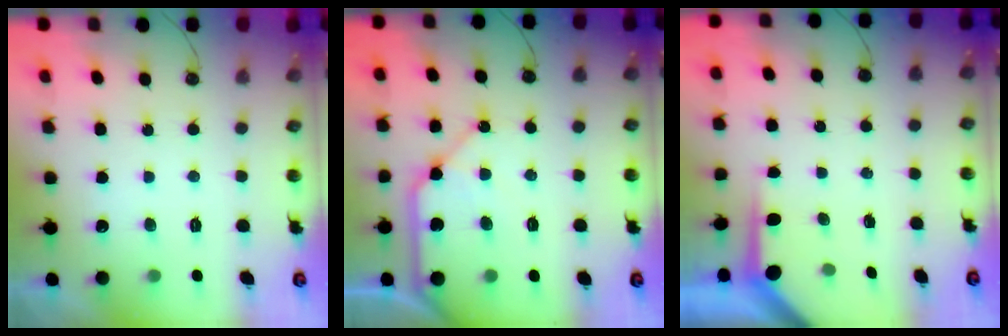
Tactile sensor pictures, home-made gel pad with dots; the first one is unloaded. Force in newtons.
{"total": 11.6, "press": 11.5, "slide": 1.4}
{"total": 4.0, "press": 4.0, "slide": 0.3}